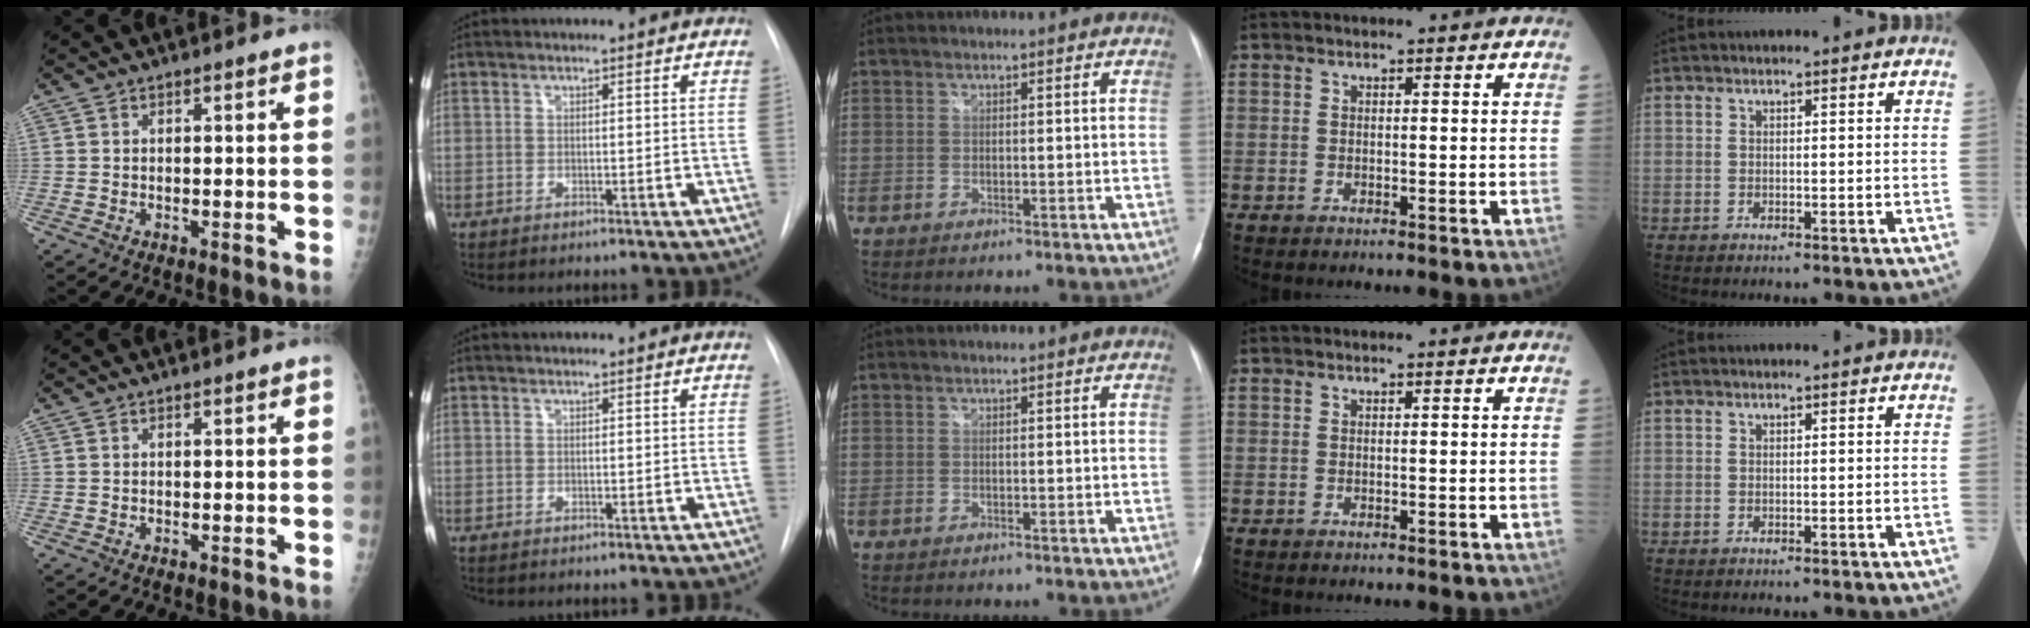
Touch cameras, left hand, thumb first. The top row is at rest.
{}